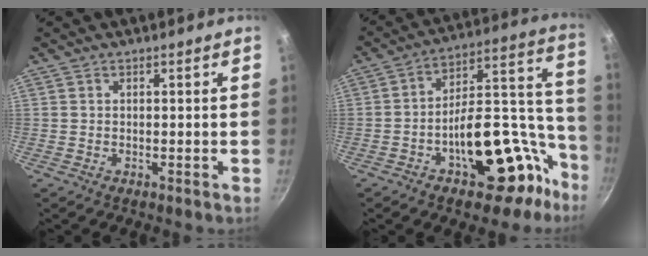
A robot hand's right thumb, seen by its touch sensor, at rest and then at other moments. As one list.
[{"total": 24.3, "force": [-11.4, 13.1, 17.0], "torque": [-0.151, 0.109, -0.157]}]